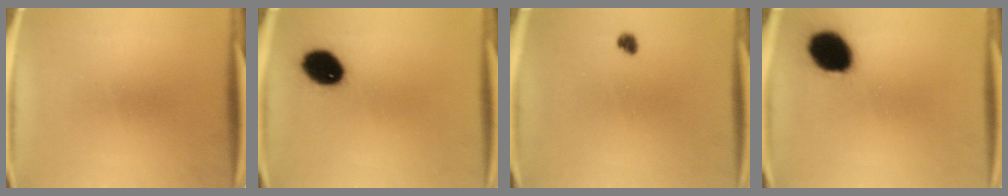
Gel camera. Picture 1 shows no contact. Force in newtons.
{"total": 10.6}
{"total": 1.7}
{"total": 14.1}